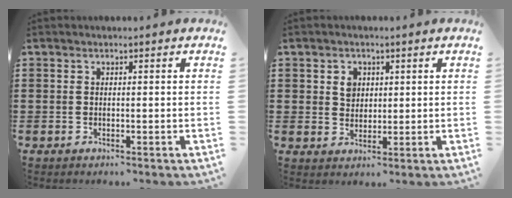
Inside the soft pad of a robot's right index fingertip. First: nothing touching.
{"total": 2.9, "force": [1.1, 2.3, 1.3], "torque": [-0.026, 0.007, 0.017]}